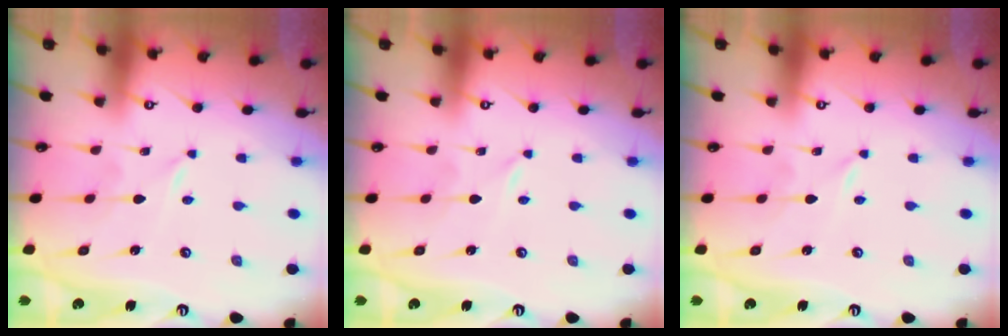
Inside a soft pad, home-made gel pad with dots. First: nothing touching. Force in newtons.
{"total": 0.0}
{"total": 0.0}